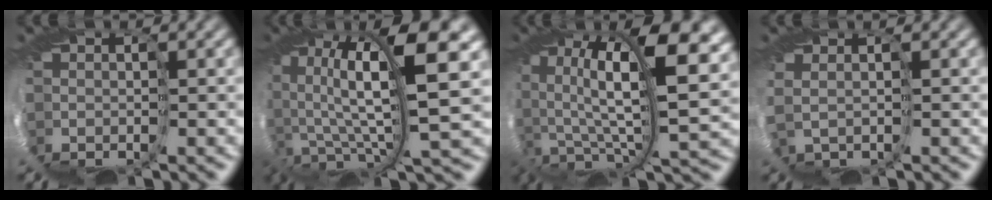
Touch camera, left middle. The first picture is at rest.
{"total": 10.2, "force": [3.7, 1.4, 9.4], "torque": [-0.186, 0.002, 0.074]}
{"total": 11.7, "force": [4.3, 3.5, 10.3], "torque": [-0.208, -0.001, 0.088]}
{"total": 2.8, "force": [2.7, -0.9, -0.1], "torque": [0.003, 0.015, 0.040]}